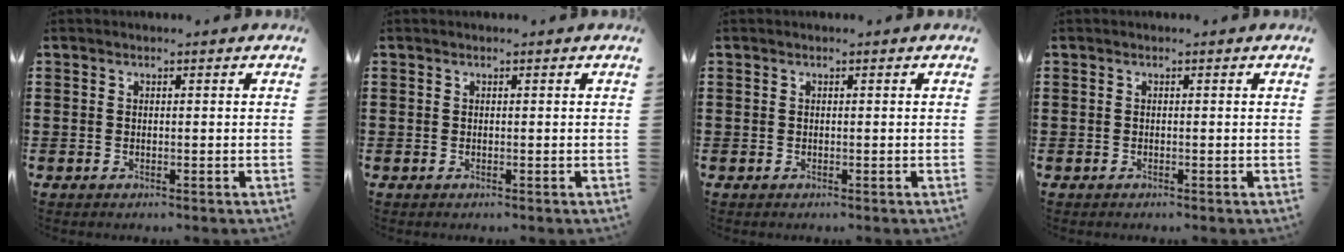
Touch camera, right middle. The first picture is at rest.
{"total": 0.0}
{"total": 0.0}
{"total": 0.0}